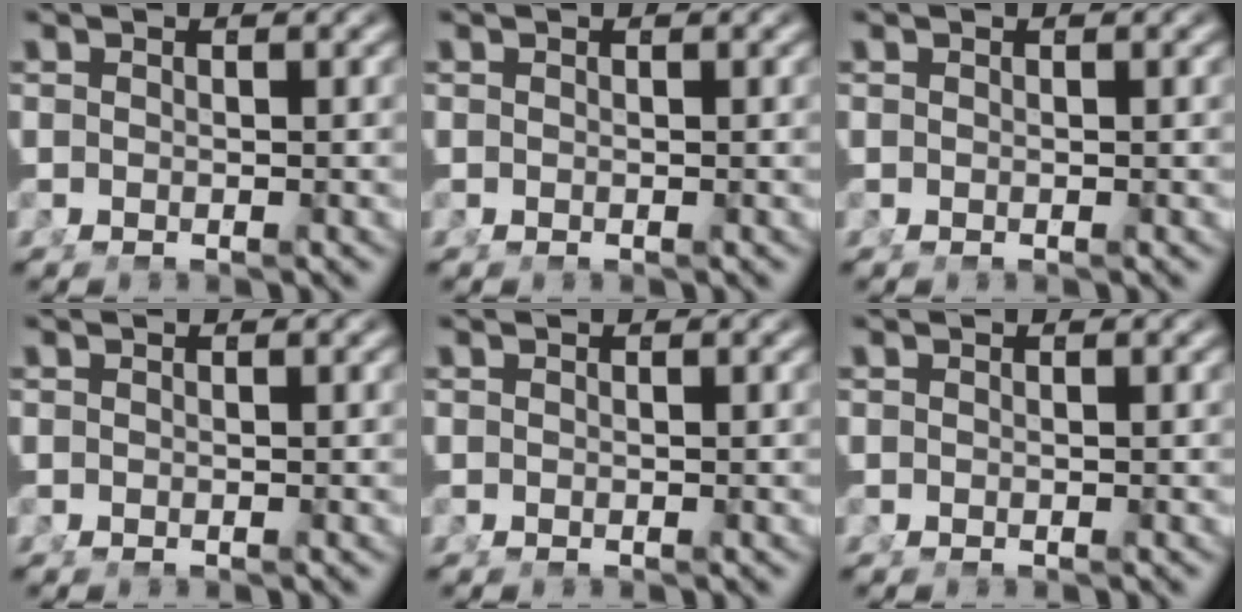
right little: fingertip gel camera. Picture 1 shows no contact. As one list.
[{"total": 0.0}, {"total": 0.0}, {"total": 0.0}, {"total": 0.0}, {"total": 0.0}]